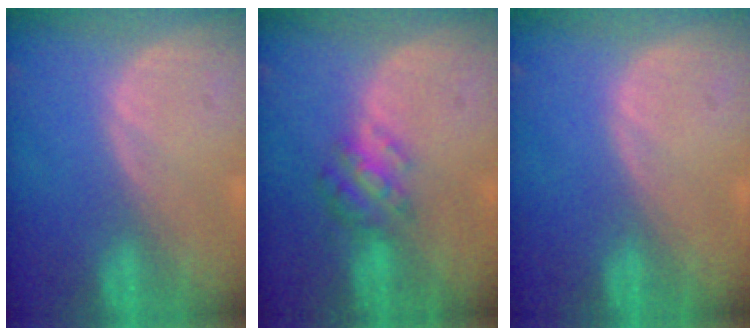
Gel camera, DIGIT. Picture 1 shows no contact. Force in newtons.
{"total": 4.8, "press": 4.5, "slide": 1.6}
{"total": 0.0}